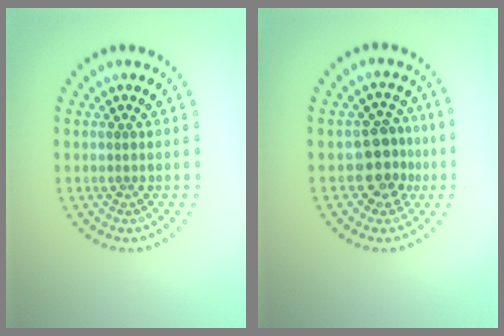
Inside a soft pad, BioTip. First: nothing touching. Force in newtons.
{"total": 3.6, "press": 3.3, "slide": 1.6}